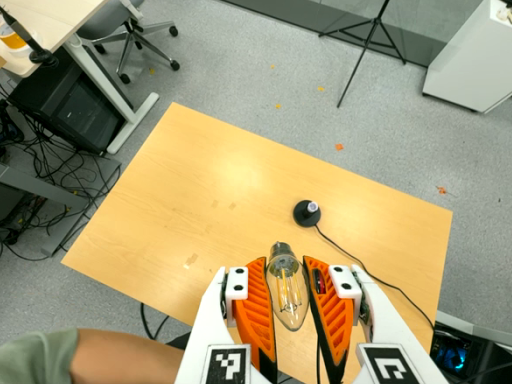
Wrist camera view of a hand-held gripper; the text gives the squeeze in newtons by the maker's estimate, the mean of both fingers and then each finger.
{"total": 19.0, "left": 20.8, "right": 17.2}